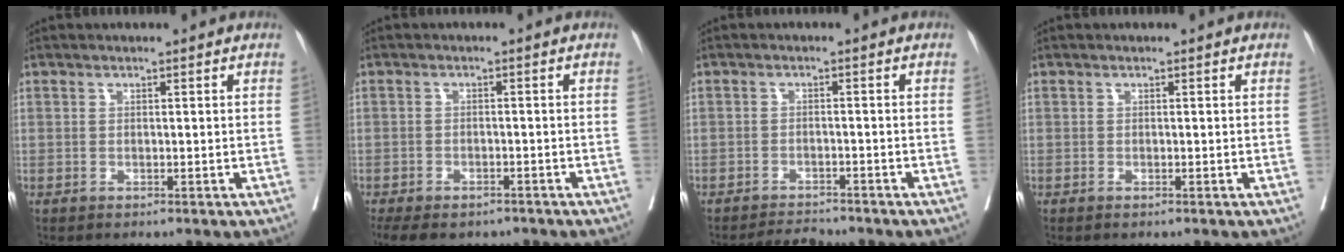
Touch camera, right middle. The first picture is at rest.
{"total": 10.3, "force": [-7.7, 5.0, 4.8], "torque": [-0.098, -0.008, -0.104]}
{"total": 3.0, "force": [-3.0, 0.1, -0.1], "torque": [0.000, -0.014, -0.050]}
{"total": 0.0}